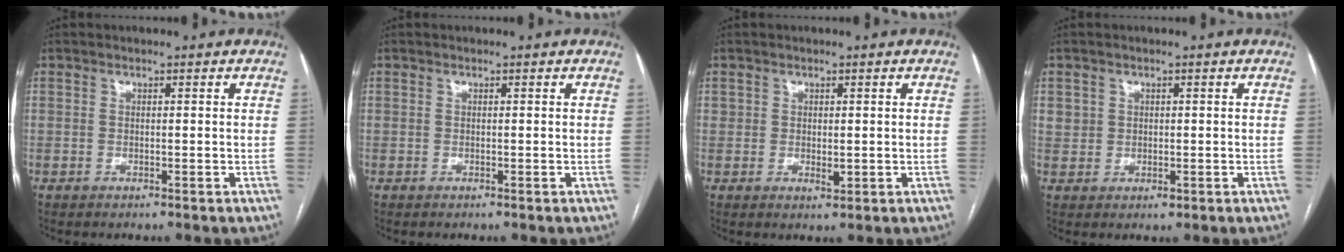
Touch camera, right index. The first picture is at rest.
{"total": 0.0}
{"total": 1.7, "force": [0.1, 1.1, 1.2], "torque": [-0.019, -0.003, 0.004]}
{"total": 2.5, "force": [0.6, 2.3, 0.7], "torque": [-0.014, 0.001, 0.018]}